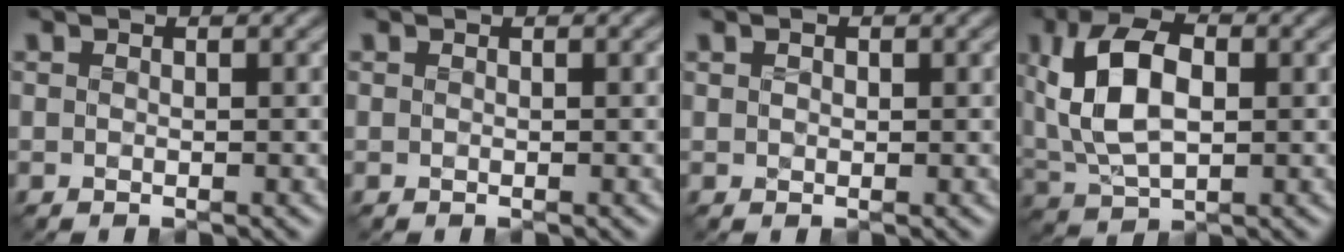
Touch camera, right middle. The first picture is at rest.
{"total": 0.0}
{"total": 1.0, "force": [0.5, 0.7, 0.5], "torque": [-0.011, 0.003, 0.005]}
{"total": 7.8, "force": [0.8, 4.4, 6.4], "torque": [-0.131, 0.009, 0.005]}